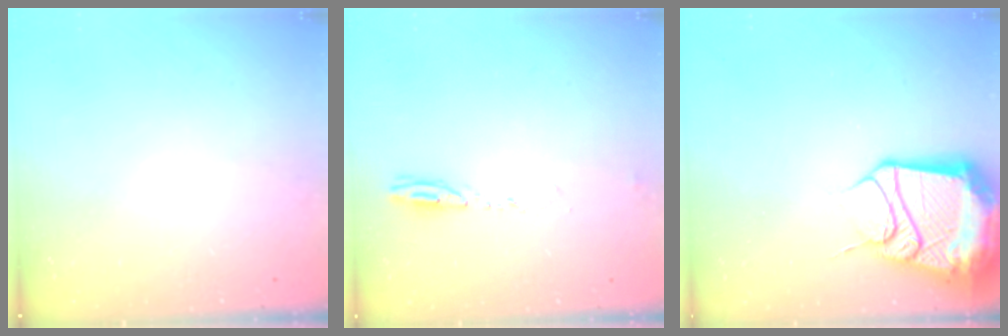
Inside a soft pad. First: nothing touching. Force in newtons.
{"total": 3.9, "press": 3.8, "slide": 1.2}
{"total": 20.6, "press": 20.5, "slide": 2.3}